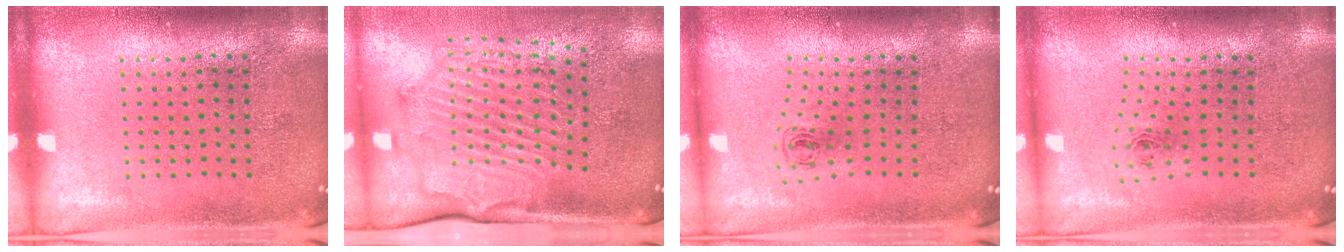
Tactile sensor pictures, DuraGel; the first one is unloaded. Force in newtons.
{"total": 2.1, "press": 2.1, "slide": 0.5}
{"total": 0.6, "press": 0.3, "slide": 0.5}
{"total": 0.9, "press": 0.4, "slide": 0.8}